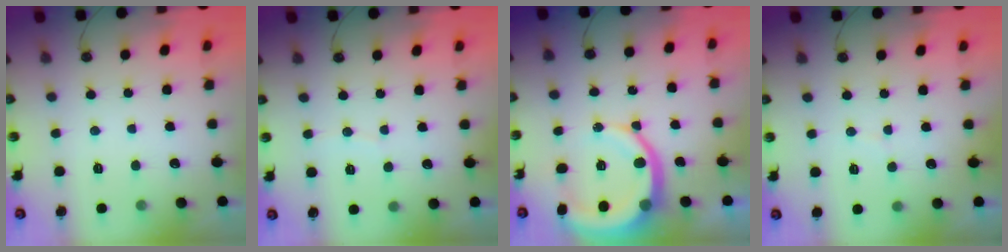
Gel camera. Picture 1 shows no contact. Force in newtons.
{"total": 3.2, "press": 3.2, "slide": 0.3}
{"total": 11.0, "press": 11.0, "slide": 1.0}
{"total": 1.8, "press": 1.8, "slide": 0.1}